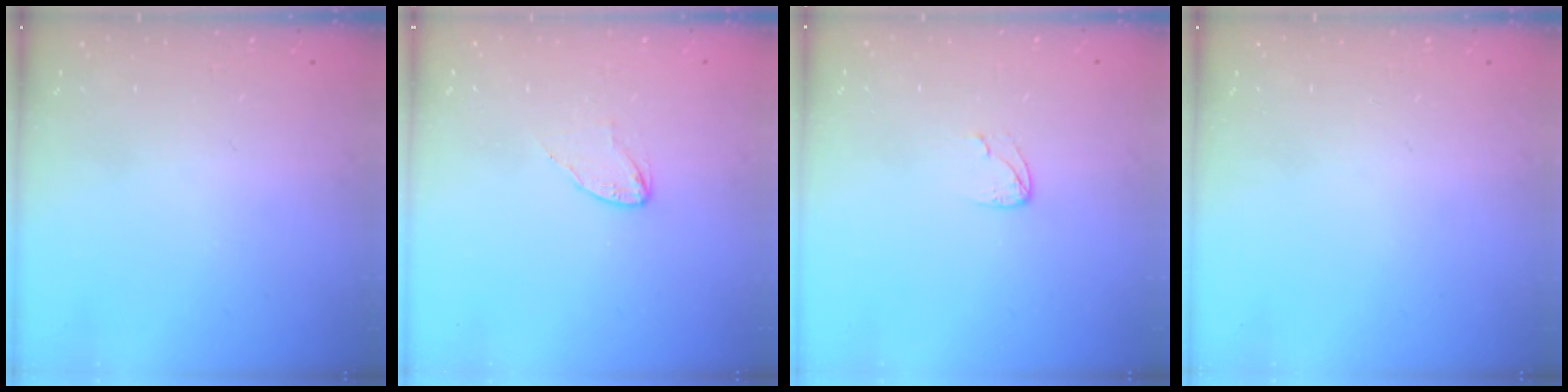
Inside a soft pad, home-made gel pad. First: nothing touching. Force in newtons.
{"total": 3.8, "press": 3.7, "slide": 0.4}
{"total": 3.8, "press": 3.8, "slide": 0.4}
{"total": 0.0}